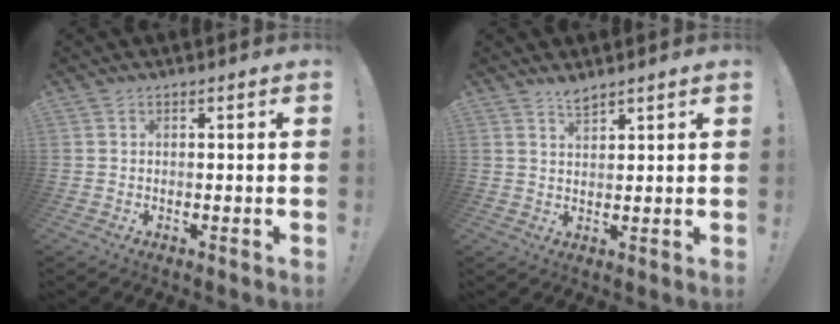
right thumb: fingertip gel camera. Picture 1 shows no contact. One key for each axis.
{"total": 3.2, "fx": 2.9, "fy": 0.5, "fz": 1.3, "tx": -0.018, "ty": -0.020, "tz": 0.050}